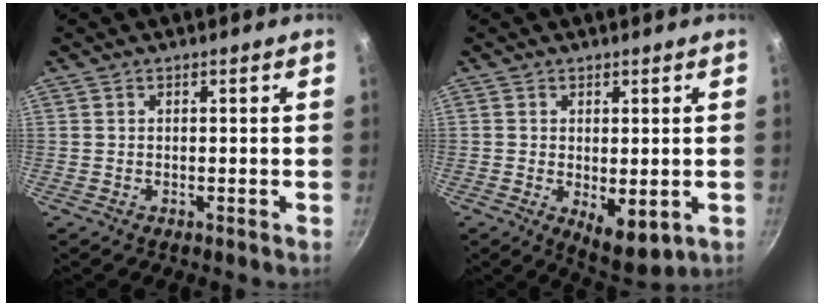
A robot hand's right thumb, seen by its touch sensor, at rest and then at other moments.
{"total": 6.7, "force": [-0.8, 3.4, 5.8], "torque": [-0.073, -0.019, -0.002]}